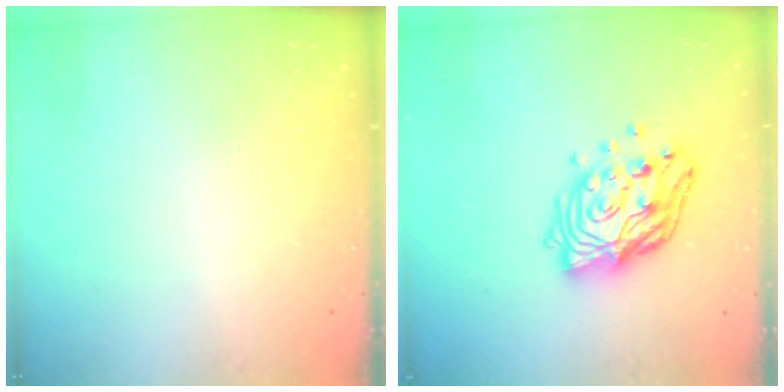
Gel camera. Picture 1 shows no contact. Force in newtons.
{"total": 15.5, "press": 15.4, "slide": 1.4}